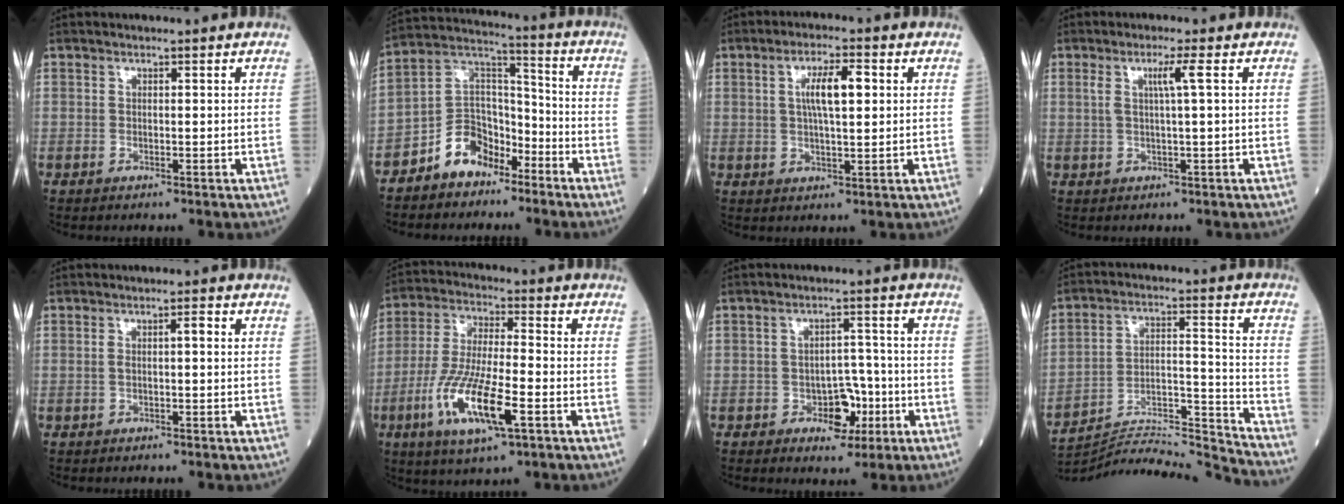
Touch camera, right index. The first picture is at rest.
{"total": 9.0, "force": [-5.9, 5.9, 3.3], "torque": [-0.068, 0.039, -0.111]}
{"total": 6.2, "force": [1.4, 1.2, 5.9], "torque": [-0.110, 0.009, 0.027]}
{"total": 3.2, "force": [0.9, -0.6, 3.0], "torque": [-0.061, 0.002, 0.017]}
{"total": 2.1, "force": [0.1, 0.4, 2.0], "torque": [-0.037, 0.012, 0.004]}
{"total": 13.6, "force": [-5.3, 2.4, 12.3], "torque": [-0.251, -0.017, -0.096]}
{"total": 5.5, "force": [-2.3, 3.2, 3.8], "torque": [-0.051, 0.010, -0.033]}
{"total": 20.2, "force": [-19.8, -1.8, 3.6], "torque": [-0.069, 0.018, -0.309]}